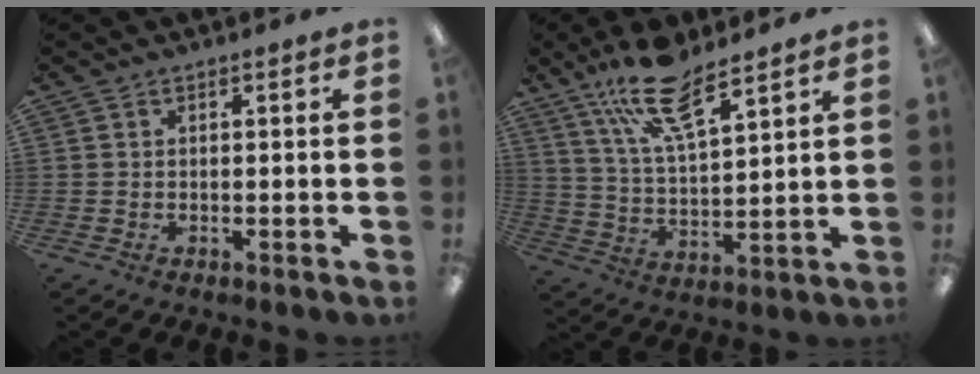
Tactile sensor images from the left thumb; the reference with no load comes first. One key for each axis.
{"total": 15.2, "fx": 10.6, "fy": 5.1, "fz": 9.7, "tx": -0.186, "ty": -0.037, "tz": 0.188}